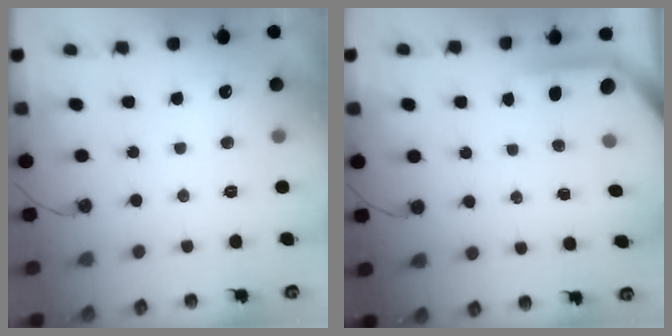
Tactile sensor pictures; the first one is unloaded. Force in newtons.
{"total": 3.7, "press": 3.7, "slide": 0.3}